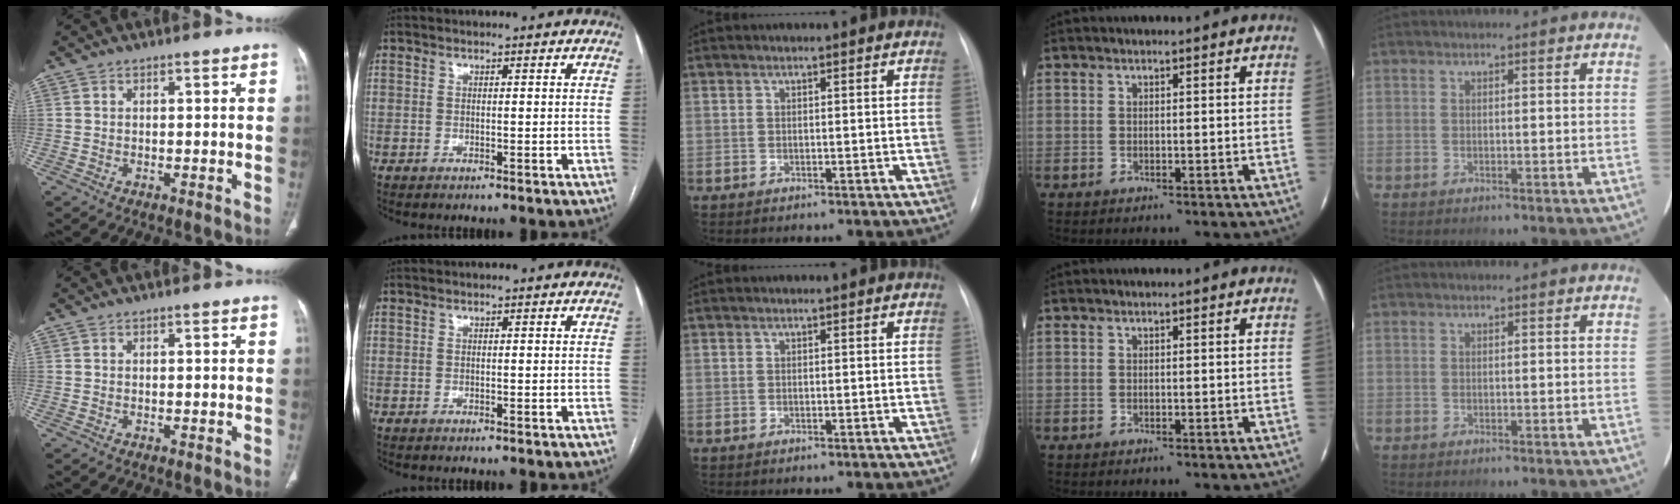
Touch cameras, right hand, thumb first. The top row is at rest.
{}